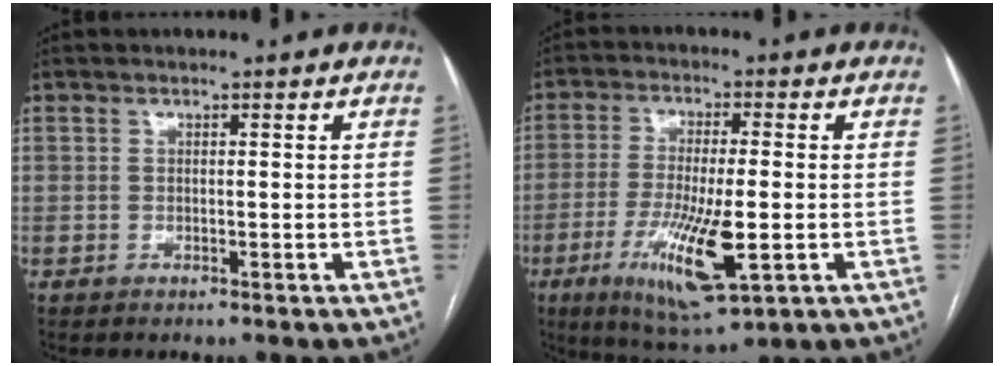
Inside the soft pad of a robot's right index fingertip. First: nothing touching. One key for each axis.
{"total": 12.4, "fx": -3.7, "fy": 2.3, "fz": 11.6, "tx": -0.220, "ty": -0.027, "tz": -0.057}